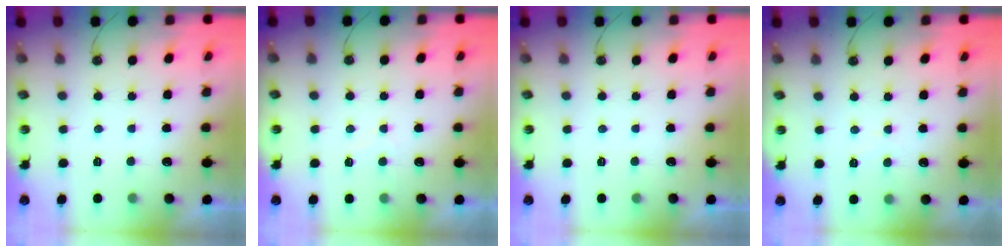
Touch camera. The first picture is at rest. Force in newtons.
{"total": 4.1, "press": 4.1, "slide": 0.4}
{"total": 0.0}
{"total": 3.6, "press": 3.5, "slide": 0.6}